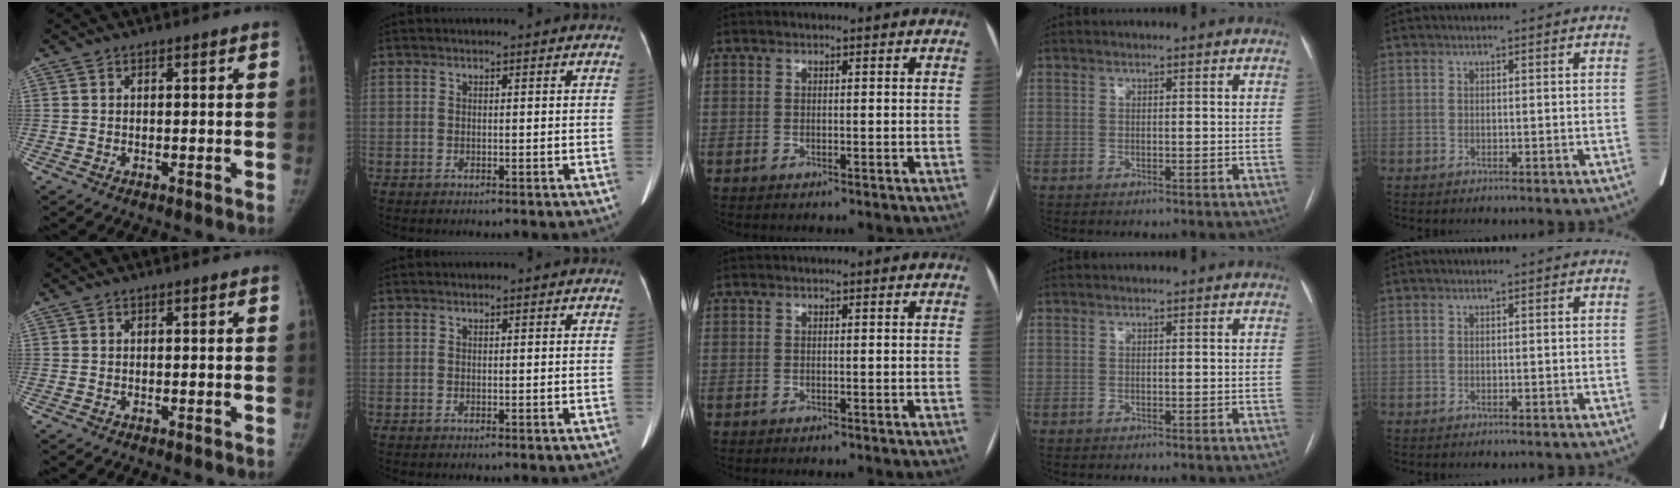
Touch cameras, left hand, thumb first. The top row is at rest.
{}